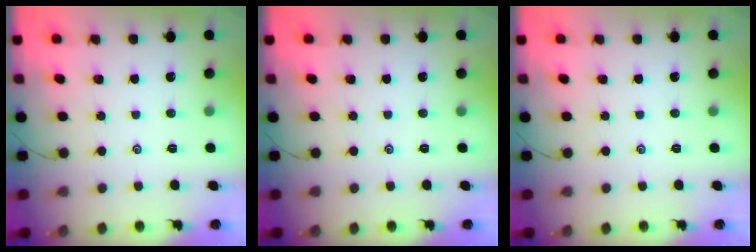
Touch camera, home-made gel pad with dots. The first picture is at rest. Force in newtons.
{"total": 0.0}
{"total": 0.0}